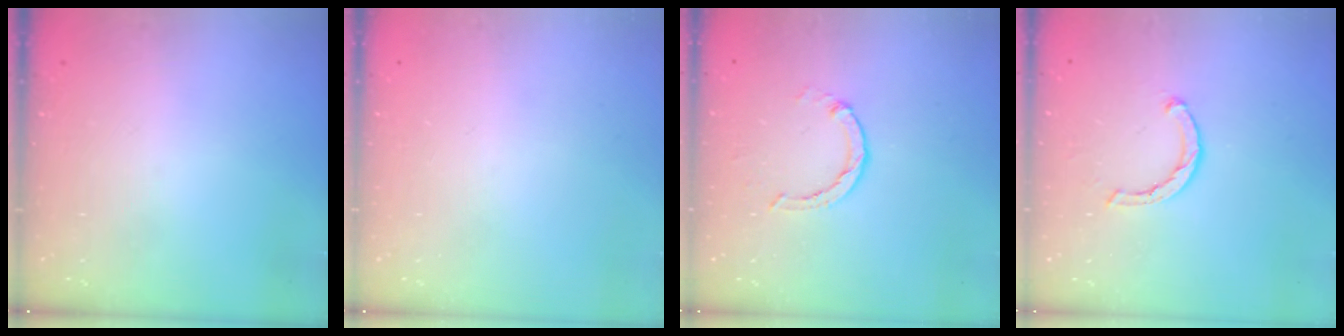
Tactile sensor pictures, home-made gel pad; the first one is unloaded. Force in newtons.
{"total": 0.0}
{"total": 1.8, "press": 1.8, "slide": 0.2}
{"total": 2.1, "press": 2.1, "slide": 0.1}